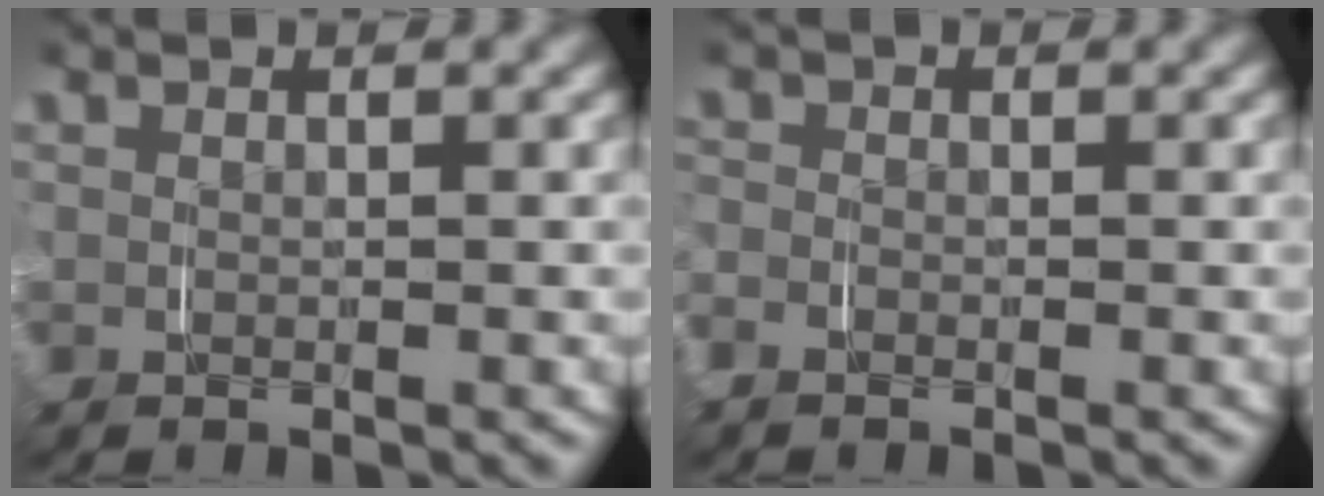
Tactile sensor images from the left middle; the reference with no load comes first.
{"total": 1.1, "force": [-0.9, 0.5, -0.1], "torque": [-0.004, -0.004, -0.020]}